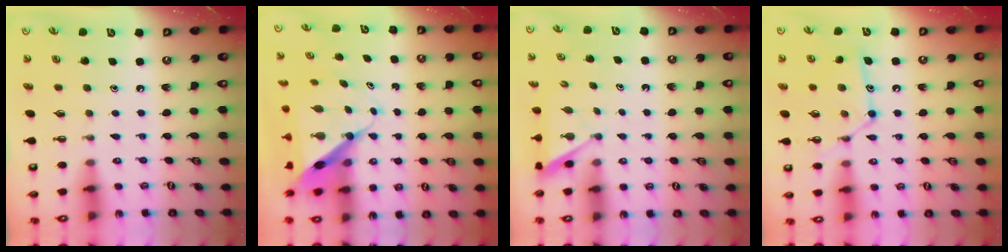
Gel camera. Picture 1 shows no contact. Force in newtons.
{"total": 9.1, "press": 9.1, "slide": 0.5}
{"total": 3.0, "press": 3.0, "slide": 0.3}
{"total": 13.4, "press": 13.3, "slide": 1.1}